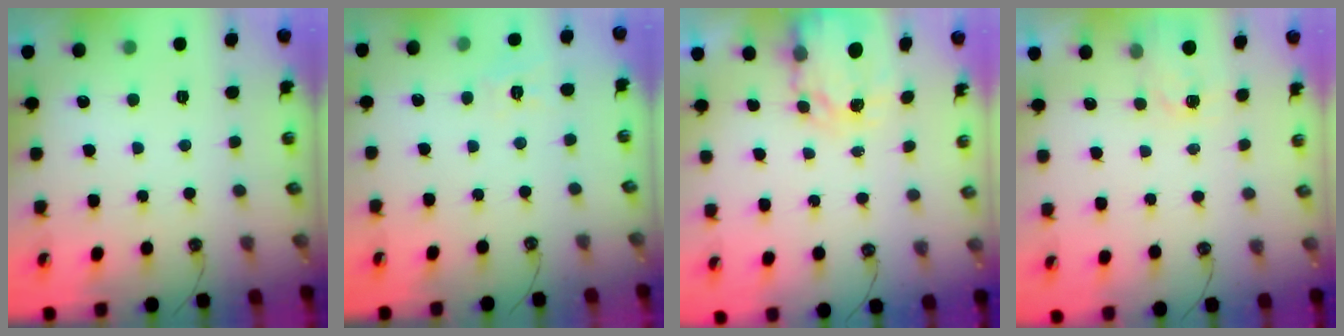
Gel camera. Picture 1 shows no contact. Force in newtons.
{"total": 5.7, "press": 5.6, "slide": 0.7}
{"total": 3.9, "press": 3.9, "slide": 0.1}
{"total": 1.9, "press": 1.9, "slide": 0.3}